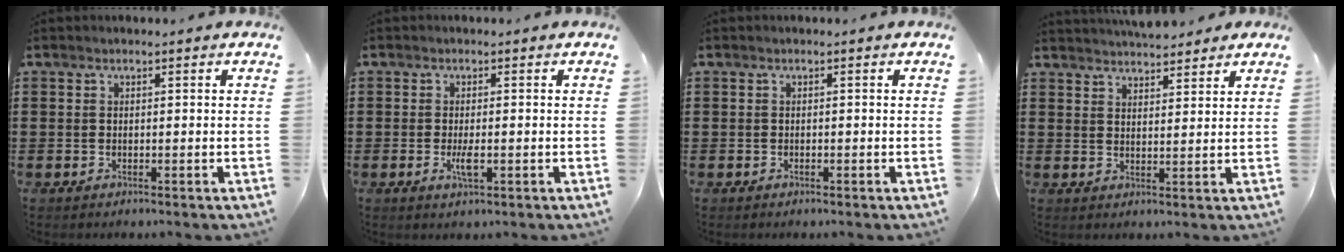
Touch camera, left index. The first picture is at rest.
{"total": 2.7, "force": [-0.6, 0.7, 2.5], "torque": [-0.058, -0.006, -0.014]}
{"total": 0.0}
{"total": 3.9, "force": [3.8, 0.5, 0.6], "torque": [-0.022, -0.007, 0.073]}